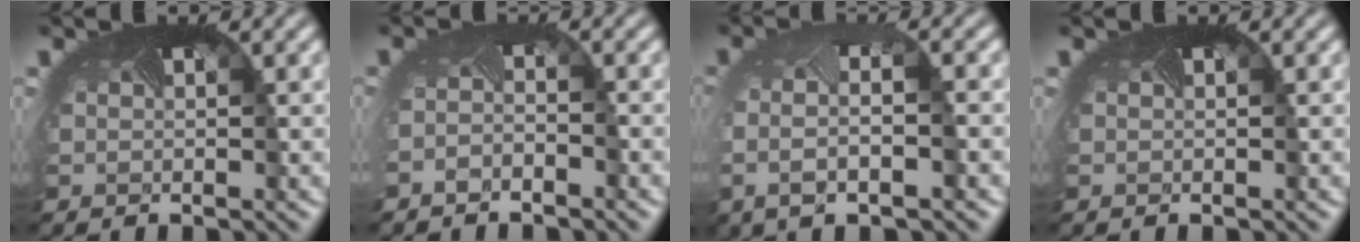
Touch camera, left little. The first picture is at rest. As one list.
[{"total": 1.6, "force": [-1.6, -0.1, 0.0], "torque": [-0.014, -0.008, -0.033]}, {"total": 4.3, "force": [-1.0, 1.4, 4.0], "torque": [-0.078, -0.007, -0.014]}, {"total": 0.0}]